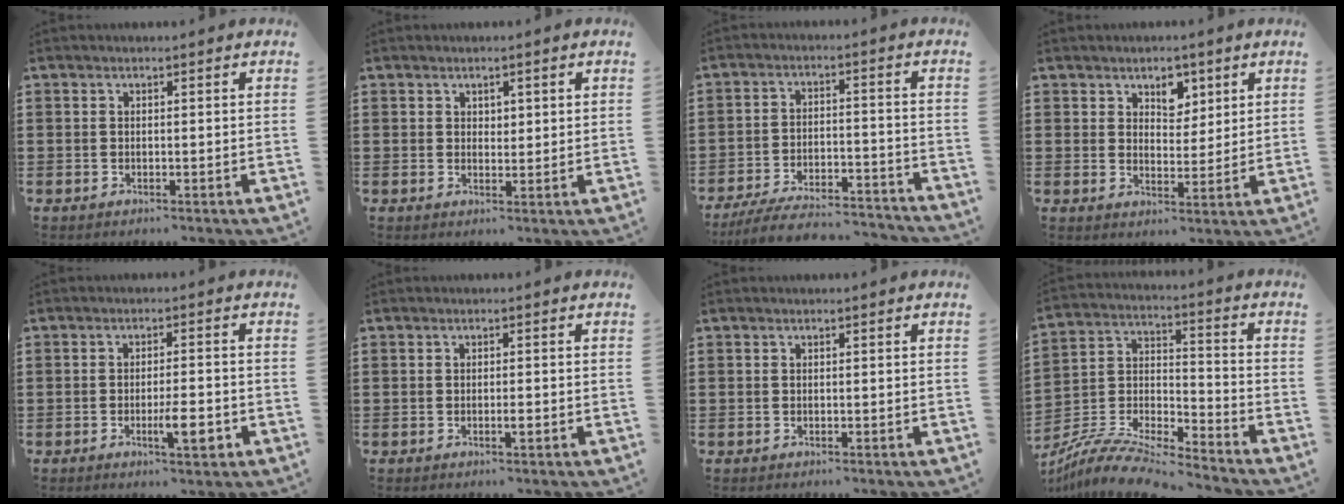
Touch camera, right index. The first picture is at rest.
{"total": 1.3, "force": [0.9, 0.8, 0.4], "torque": [-0.009, 0.004, 0.018]}
{"total": 6.9, "force": [-6.5, 0.7, 2.2], "torque": [-0.042, 0.003, -0.125]}
{"total": 4.3, "force": [2.8, 2.8, 1.6], "torque": [-0.028, 0.007, 0.048]}
{"total": 5.2, "force": [-2.0, 1.1, 4.6], "torque": [-0.078, -0.002, -0.034]}
{"total": 1.1, "force": [-0.5, 0.3, 0.9], "torque": [-0.018, -0.002, -0.007]}
{"total": 0.0}
{"total": 9.0, "force": [-8.5, 0.9, 2.8], "torque": [-0.063, 0.002, -0.174]}